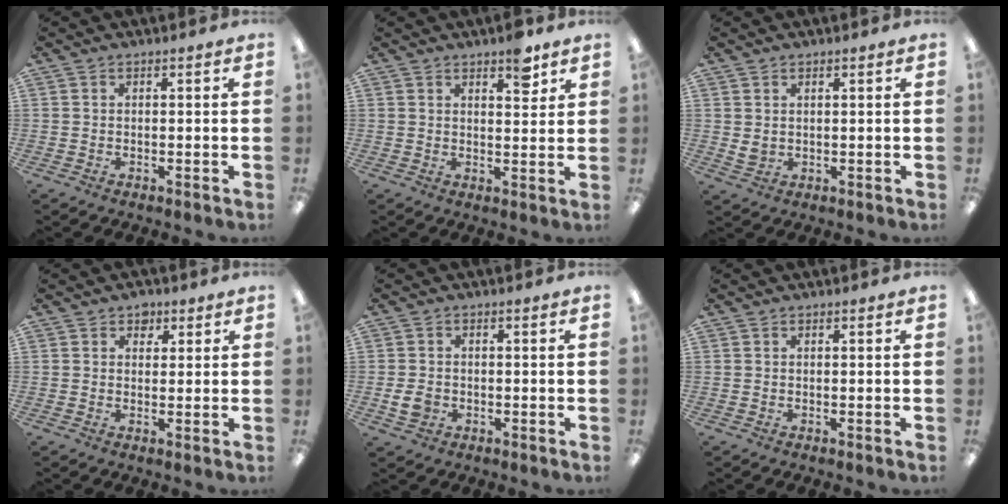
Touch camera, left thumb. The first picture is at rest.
{"total": 5.8, "force": [4.0, 2.4, 3.4], "torque": [-0.031, -0.021, 0.063]}
{"total": 2.1, "force": [1.1, 1.6, 0.8], "torque": [-0.004, -0.006, 0.018]}
{"total": 2.9, "force": [1.7, 2.2, 0.8], "torque": [0.003, -0.002, 0.026]}
{"total": 3.8, "force": [-0.9, 3.1, 2.1], "torque": [-0.041, 0.005, -0.015]}
{"total": 0.0}